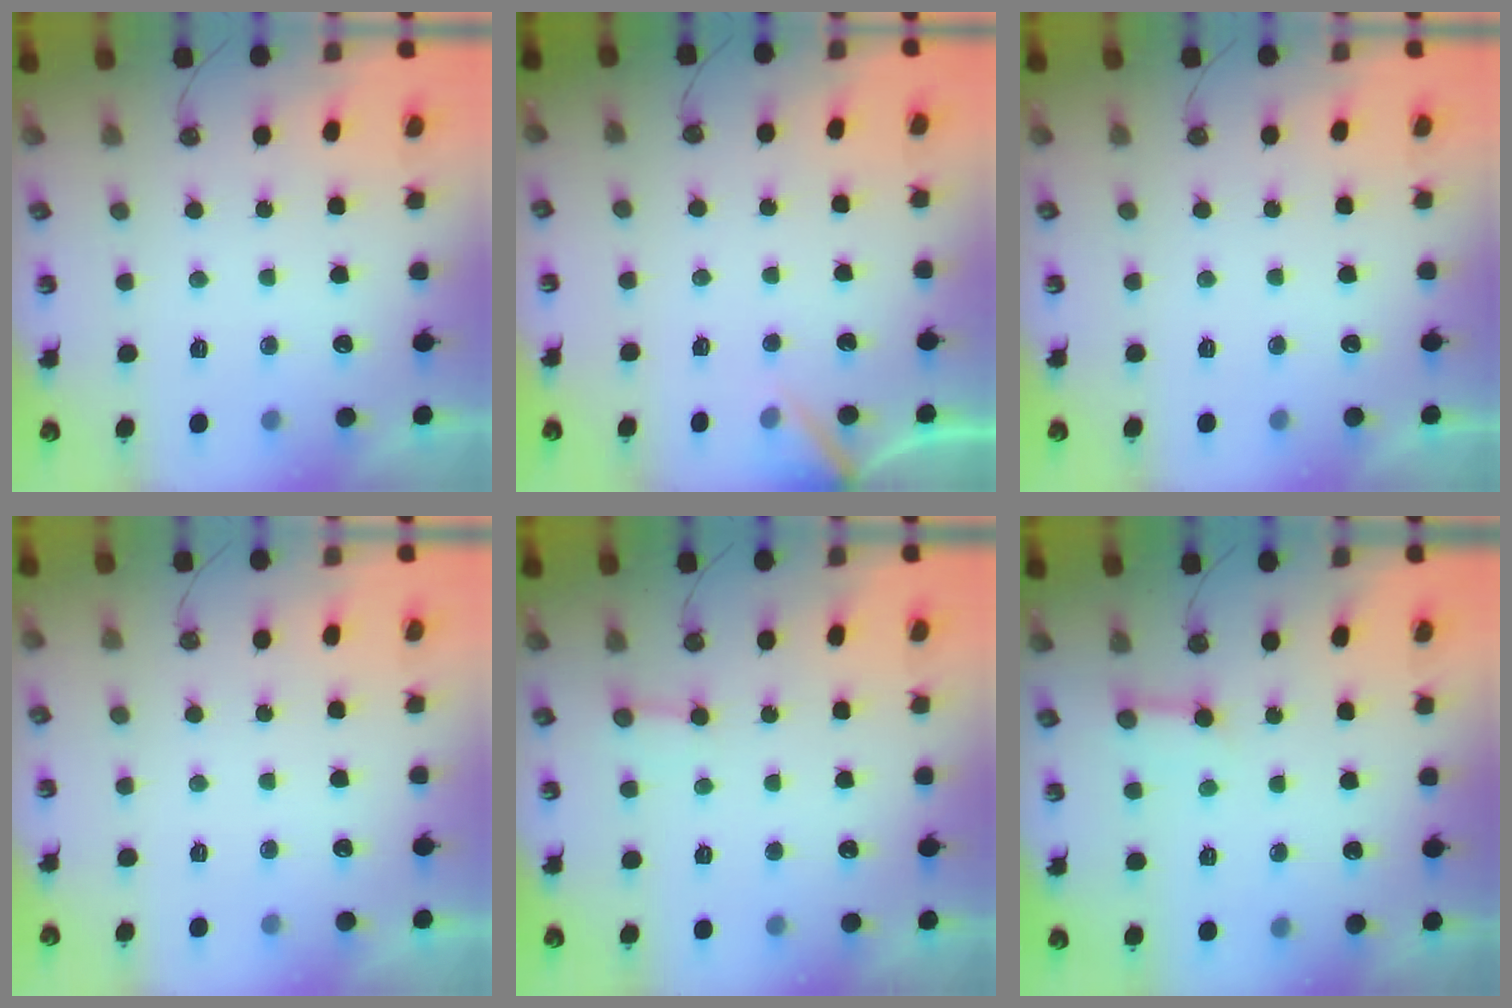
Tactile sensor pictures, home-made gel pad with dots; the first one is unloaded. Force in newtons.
{"total": 4.7, "press": 4.6, "slide": 0.6}
{"total": 0.0}
{"total": 0.0}
{"total": 2.4, "press": 2.4, "slide": 0.1}
{"total": 3.9, "press": 3.9, "slide": 0.3}